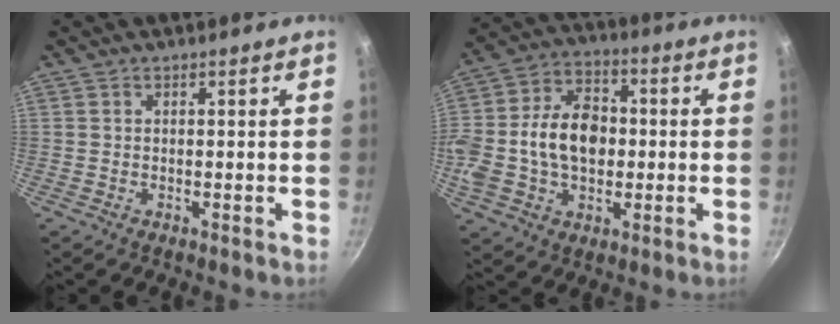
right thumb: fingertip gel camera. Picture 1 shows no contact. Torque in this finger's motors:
{"motor_torque": [2.27, 2.24, 1.50, -0.31, 0.20]}